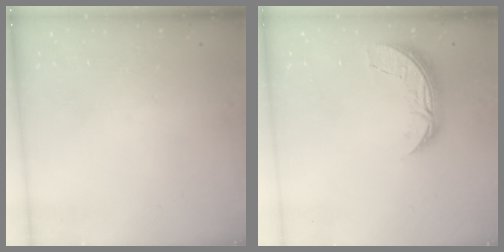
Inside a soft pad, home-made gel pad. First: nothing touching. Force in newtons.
{"total": 7.3, "press": 7.3, "slide": 0.7}